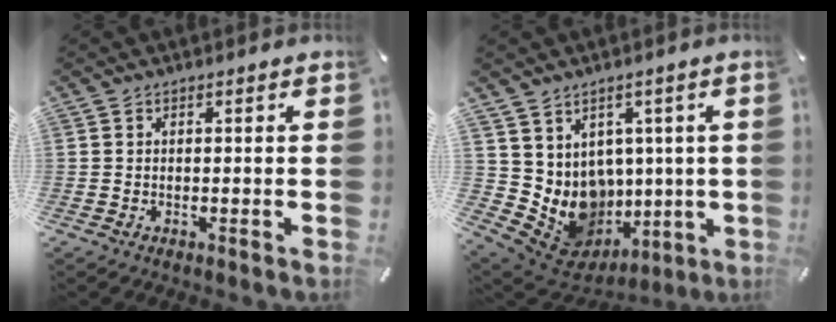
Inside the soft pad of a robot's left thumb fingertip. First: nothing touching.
{"total": 10.6, "force": [1.1, 10.0, 3.5], "torque": [-0.084, -0.036, 0.045]}